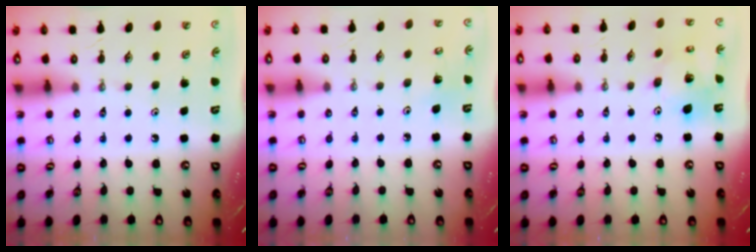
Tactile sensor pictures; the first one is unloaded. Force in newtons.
{"total": 2.8, "press": 2.7, "slide": 0.7}
{"total": 14.3, "press": 14.1, "slide": 2.5}